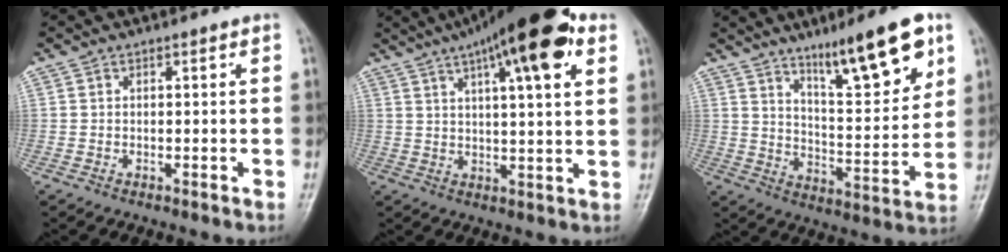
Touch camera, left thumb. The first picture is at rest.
{"total": 18.3, "force": [9.5, 4.7, 14.9], "torque": [-0.214, -0.006, 0.141]}
{"total": 16.1, "force": [9.8, 3.5, 12.3], "torque": [-0.165, -0.055, 0.164]}